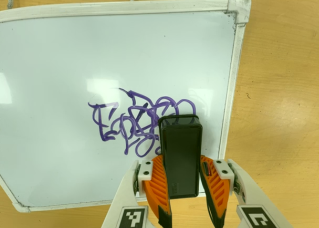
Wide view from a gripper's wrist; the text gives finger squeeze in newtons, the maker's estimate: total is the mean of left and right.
{"total": 11.4, "left": 10.9, "right": 12.0}